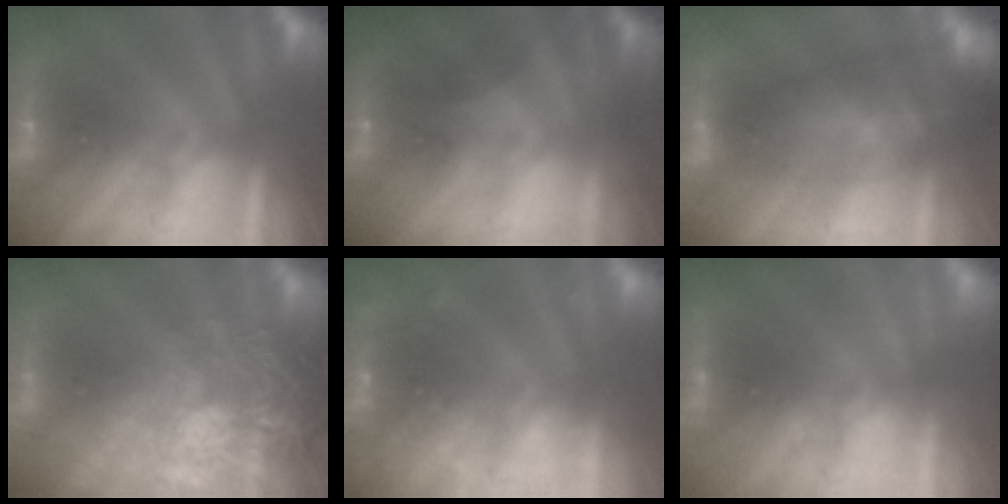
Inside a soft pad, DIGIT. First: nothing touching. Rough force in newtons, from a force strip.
{"total": 1.6}
{"total": 7.5}
{"total": 6.6}
{"total": 8.1}
{"total": 2.2}